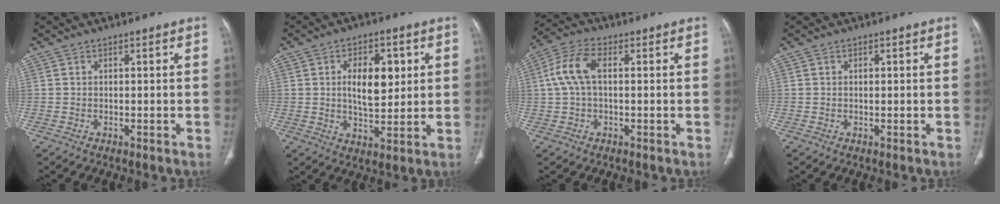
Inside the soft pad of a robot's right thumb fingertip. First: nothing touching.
{"total": 10.0, "force": [2.2, 5.3, 8.2], "torque": [-0.106, -0.010, 0.040]}
{"total": 7.6, "force": [0.9, 3.8, 6.5], "torque": [-0.150, 0.027, 0.016]}
{"total": 0.7, "force": [0.2, 0.4, 0.5], "torque": [-0.012, 0.000, 0.004]}